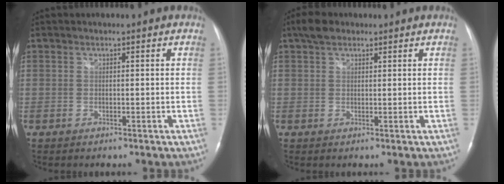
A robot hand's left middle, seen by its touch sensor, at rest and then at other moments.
{"total": 3.1, "force": [2.2, 1.6, 1.4], "torque": [-0.032, 0.016, 0.040]}